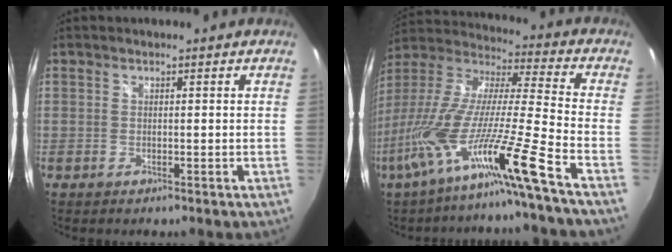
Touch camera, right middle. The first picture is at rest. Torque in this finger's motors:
{"motor_torque": [2.14, 0.00, 1.02, 0.21]}